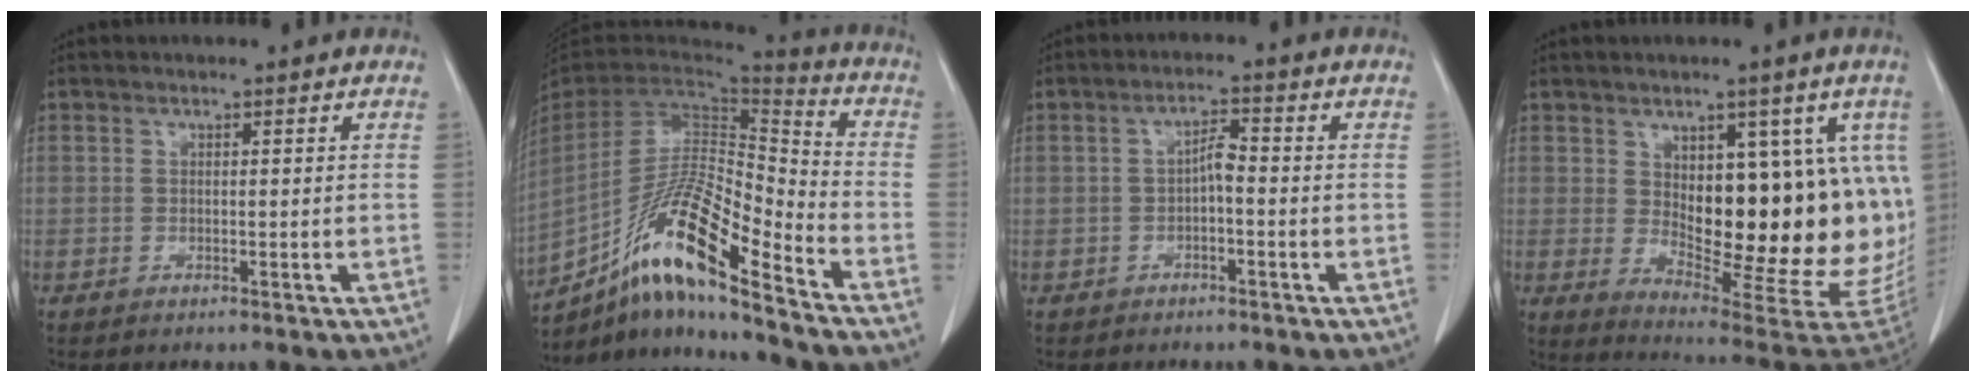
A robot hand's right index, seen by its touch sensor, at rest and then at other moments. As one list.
[{"total": 18.1, "force": [-12.5, 1.4, 13.1], "torque": [-0.258, -0.007, -0.230]}, {"total": 2.7, "force": [-0.5, 0.8, 2.5], "torque": [-0.041, 0.010, -0.008]}, {"total": 19.1, "force": [2.8, 7.9, 17.2], "torque": [-0.191, -0.003, 0.059]}]